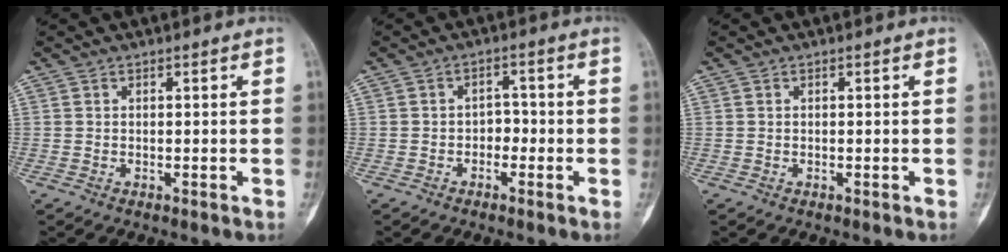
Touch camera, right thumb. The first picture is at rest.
{"total": 2.9, "force": [-1.1, 2.1, 1.6], "torque": [-0.002, 0.016, -0.025]}
{"total": 0.0}